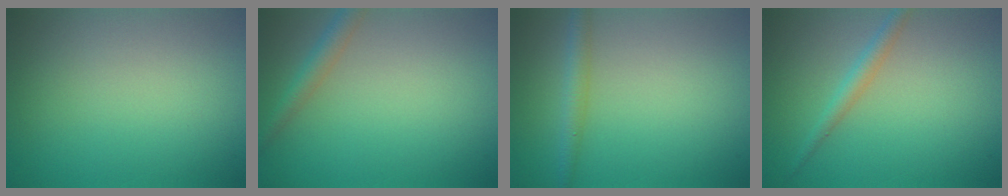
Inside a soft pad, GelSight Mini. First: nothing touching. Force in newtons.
{"total": 2.0, "press": 2.0, "slide": 0.0}
{"total": 2.0, "press": 2.0, "slide": 0.0}
{"total": 1.8, "press": 1.8, "slide": 0.1}